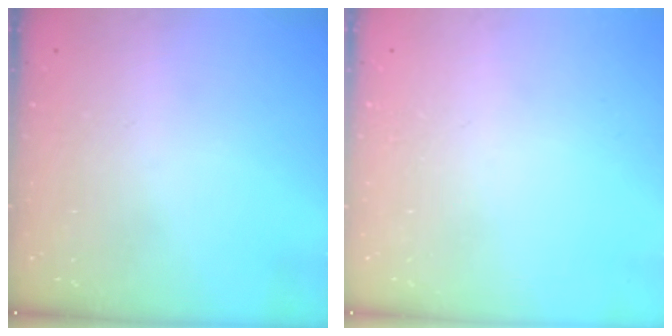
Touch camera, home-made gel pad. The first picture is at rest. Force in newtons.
{"total": 0.0}